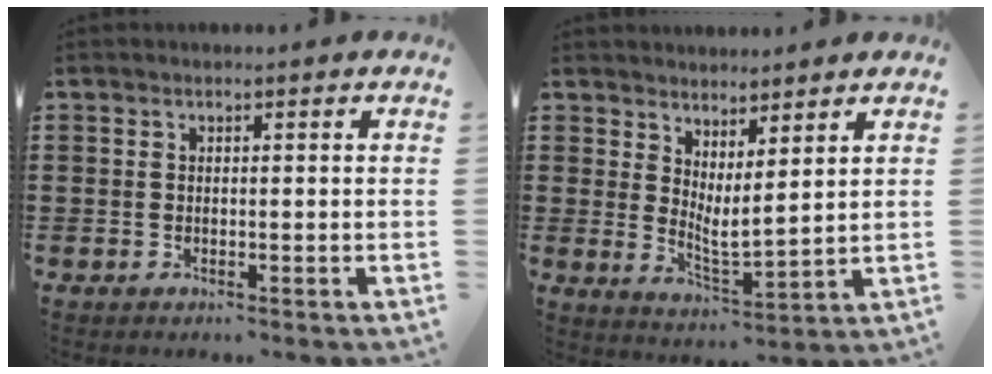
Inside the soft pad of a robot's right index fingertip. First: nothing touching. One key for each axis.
{"total": 3.3, "fx": 2.9, "fy": 0.2, "fz": 1.5, "tx": -0.043, "ty": -0.021, "tz": 0.052}